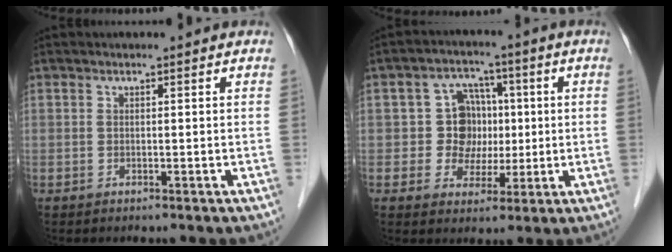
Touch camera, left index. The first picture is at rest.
{"total": 7.0, "force": [0.1, 6.7, 2.2], "torque": [-0.035, 0.024, 0.003]}